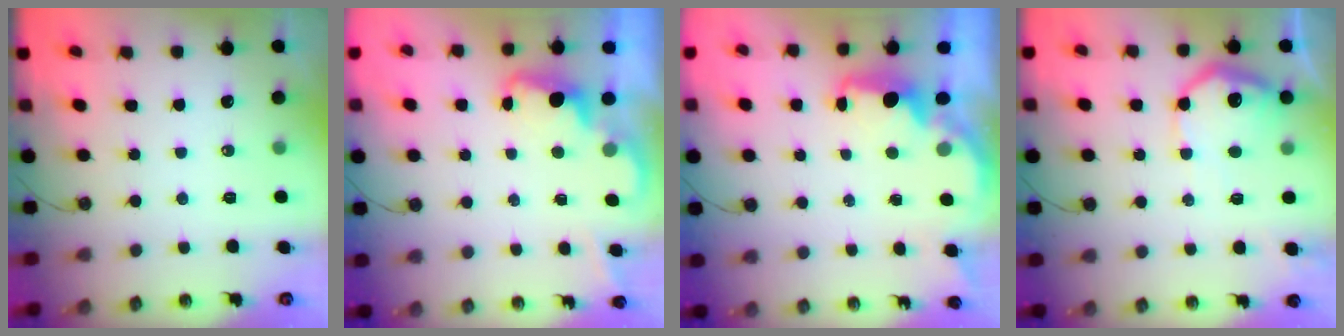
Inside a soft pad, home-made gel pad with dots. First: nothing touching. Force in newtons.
{"total": 2.2, "press": 2.1, "slide": 0.5}
{"total": 2.9, "press": 2.8, "slide": 0.9}
{"total": 13.7, "press": 13.7, "slide": 0.9}